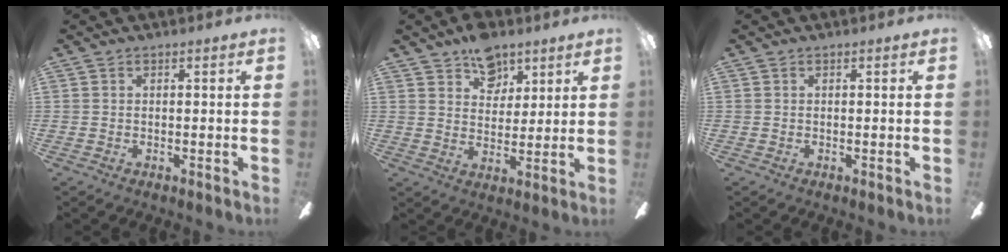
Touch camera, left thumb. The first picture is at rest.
{"total": 9.4, "force": [6.4, 5.9, 3.6], "torque": [-0.042, -0.028, 0.117]}
{"total": 0.0}